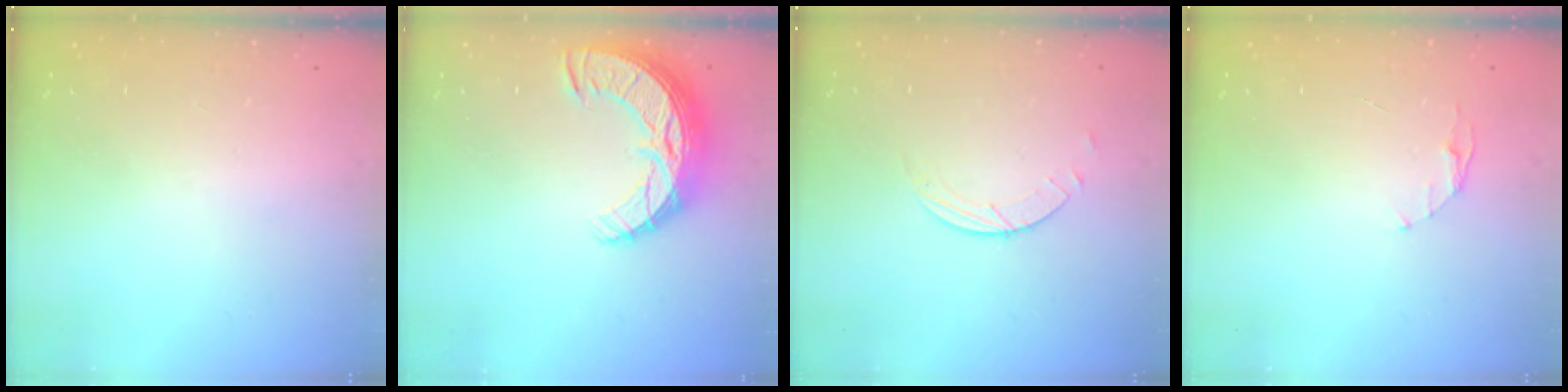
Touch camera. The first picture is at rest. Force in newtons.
{"total": 15.2, "press": 15.2, "slide": 1.0}
{"total": 1.7, "press": 1.7, "slide": 0.2}
{"total": 3.2, "press": 3.2, "slide": 0.4}